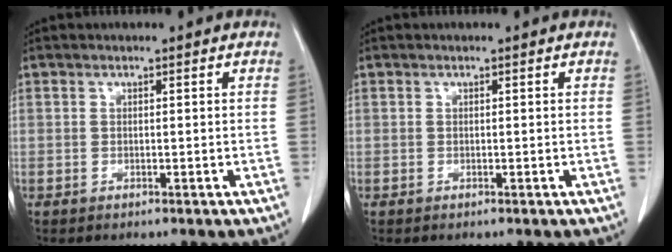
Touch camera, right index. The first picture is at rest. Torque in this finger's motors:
{"motor_torque": [0.00, 0.00, 0.00, 0.00]}